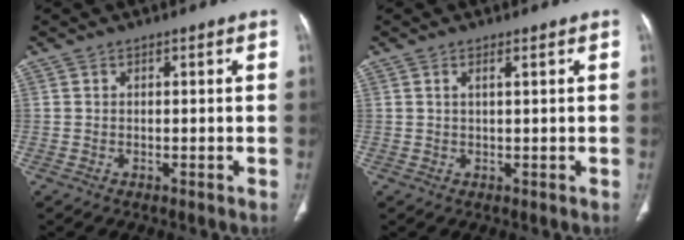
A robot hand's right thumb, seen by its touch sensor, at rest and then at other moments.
{"total": 1.2, "force": [0.6, 0.0, 1.0], "torque": [-0.025, 0.000, 0.011]}